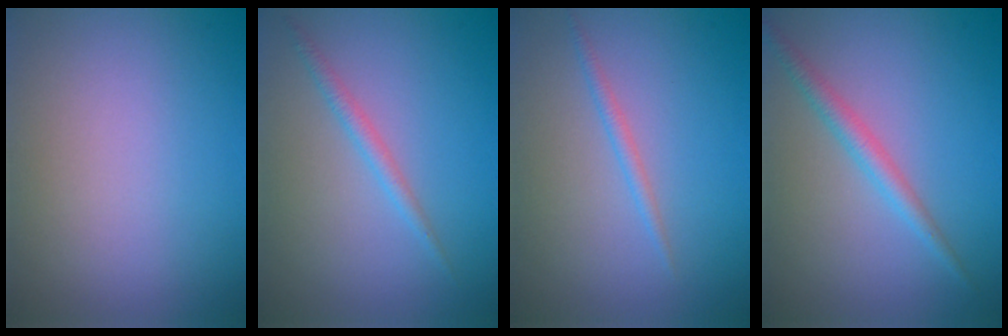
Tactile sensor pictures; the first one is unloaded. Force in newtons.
{"total": 1.4, "press": 1.4, "slide": 0.1}
{"total": 1.0, "press": 1.0, "slide": 0.0}
{"total": 2.1, "press": 2.1, "slide": 0.1}